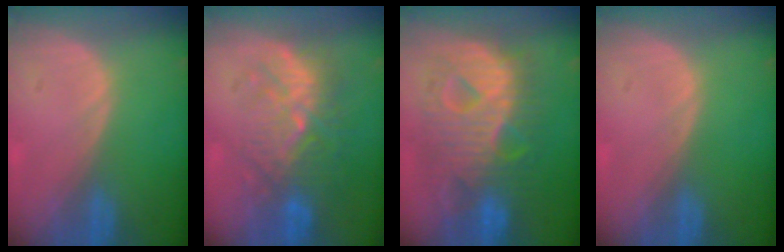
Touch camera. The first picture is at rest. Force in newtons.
{"total": 9.6, "press": 9.0, "slide": 3.1}
{"total": 12.6, "press": 12.6, "slide": 1.2}
{"total": 0.0}